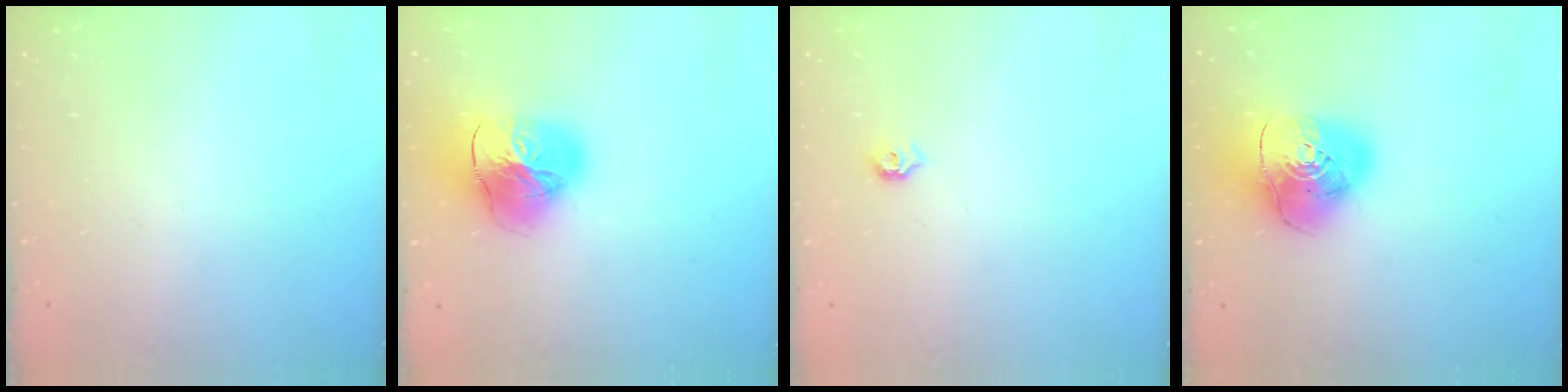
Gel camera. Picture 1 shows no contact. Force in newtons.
{"total": 23.3, "press": 23.2, "slide": 2.4}
{"total": 5.3, "press": 5.2, "slide": 0.8}
{"total": 14.0, "press": 13.9, "slide": 1.8}